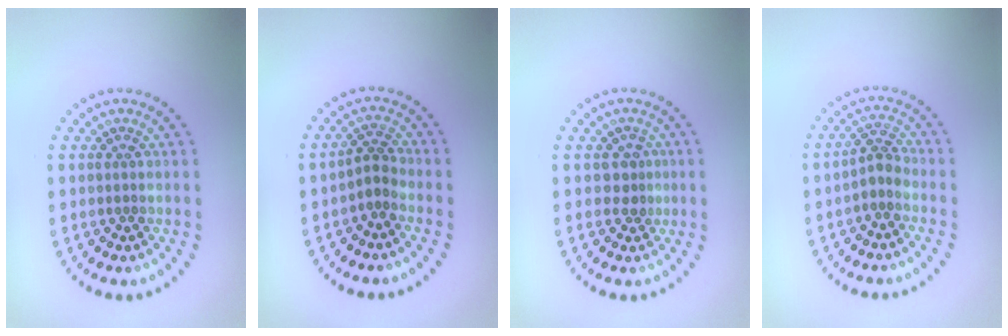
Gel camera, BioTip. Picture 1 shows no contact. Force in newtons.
{"total": 2.0, "press": 1.3, "slide": 1.4}
{"total": 1.9, "press": 1.4, "slide": 1.3}
{"total": 2.1, "press": 1.6, "slide": 1.3}